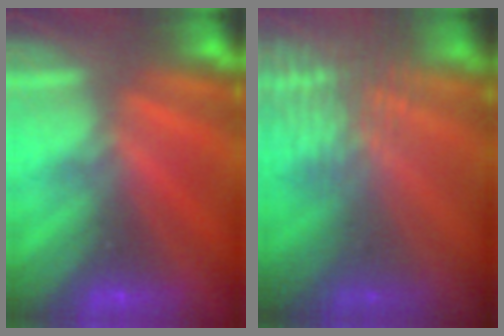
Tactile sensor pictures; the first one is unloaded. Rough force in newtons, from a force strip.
{"total": 3.4}